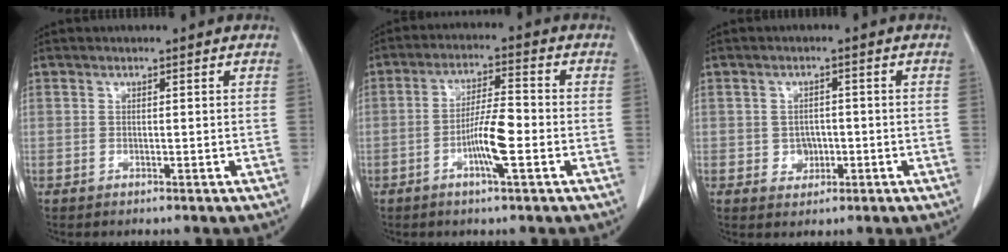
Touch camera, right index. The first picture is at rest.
{"total": 6.9, "force": [-2.3, 0.6, 6.5], "torque": [-0.125, 0.002, -0.042]}
{"total": 2.8, "force": [-0.6, 2.4, 1.4], "torque": [-0.015, 0.005, -0.002]}